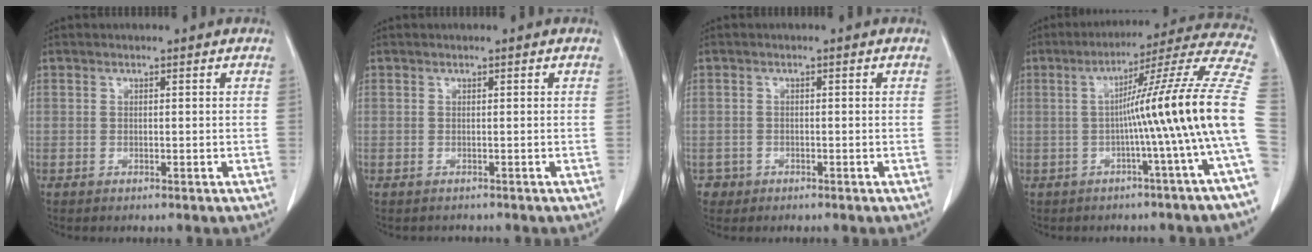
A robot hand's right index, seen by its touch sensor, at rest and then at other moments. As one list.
[{"total": 0.9, "force": [-0.6, 0.5, 0.2], "torque": [-0.002, 0.002, -0.006]}, {"total": 1.7, "force": [-0.9, 1.4, -0.2], "torque": [0.001, 0.007, -0.017]}, {"total": 17.4, "force": [-2.4, -3.1, 17.0], "torque": [-0.219, 0.017, -0.047]}]